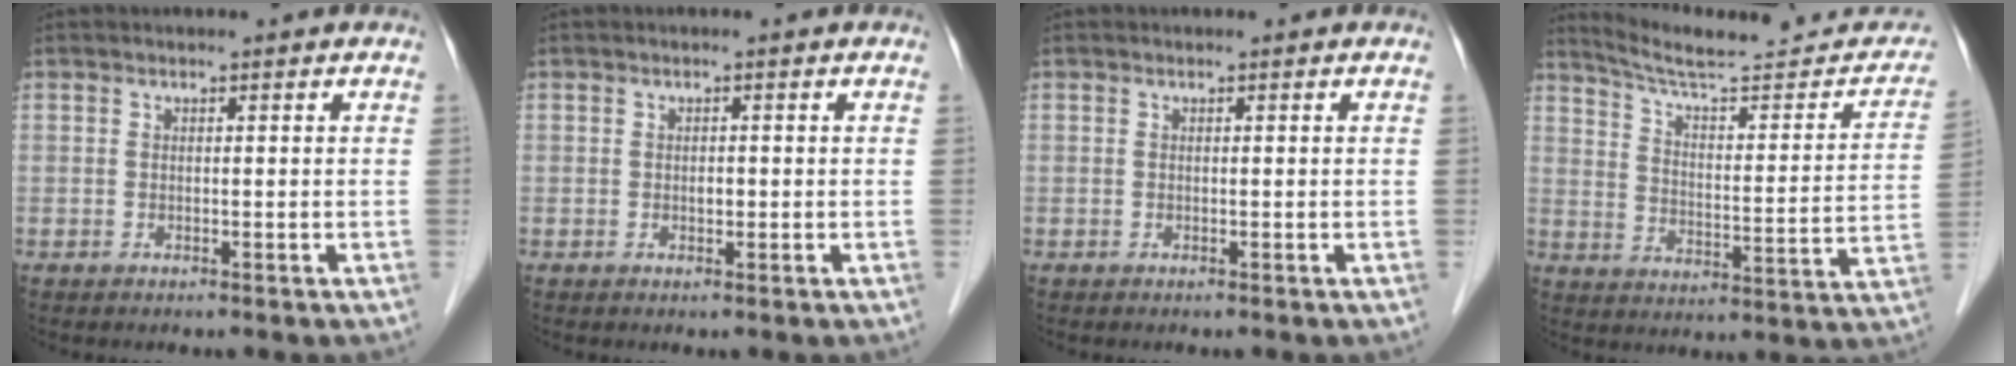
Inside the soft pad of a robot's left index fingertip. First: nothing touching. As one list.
[{"total": 0.9, "force": [-0.4, 0.5, 0.6], "torque": [-0.011, -0.002, -0.005]}, {"total": 0.0}, {"total": 20.0, "force": [18.4, 2.5, 7.5], "torque": [-0.098, -0.031, 0.252]}]